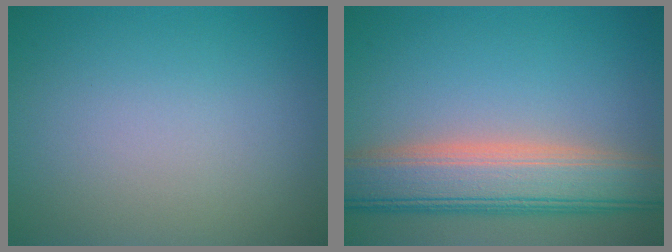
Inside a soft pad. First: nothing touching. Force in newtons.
{"total": 8.1, "press": 8.1, "slide": 0.5}